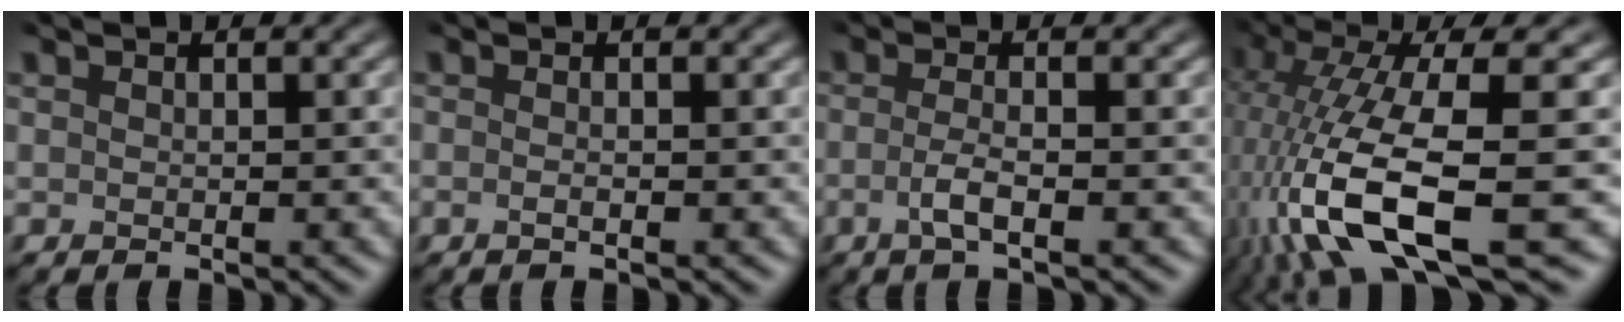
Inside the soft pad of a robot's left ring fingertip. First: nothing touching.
{"total": 1.7, "force": [0.0, 0.7, 1.6], "torque": [-0.016, -0.001, -0.021]}
{"total": 2.7, "force": [-1.5, 0.7, 2.2], "torque": [-0.042, -0.006, -0.024]}
{"total": 11.4, "force": [-5.2, 3.3, 9.6], "torque": [-0.216, -0.016, -0.084]}